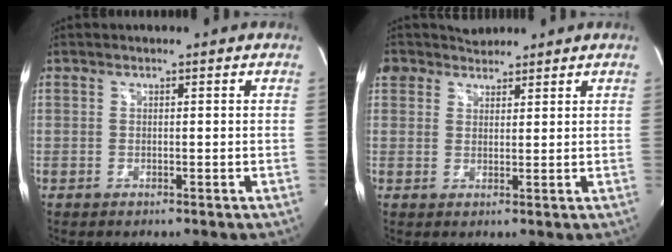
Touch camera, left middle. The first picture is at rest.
{"total": 4.9, "force": [4.1, 2.8, 0.1], "torque": [-0.002, 0.027, 0.075]}